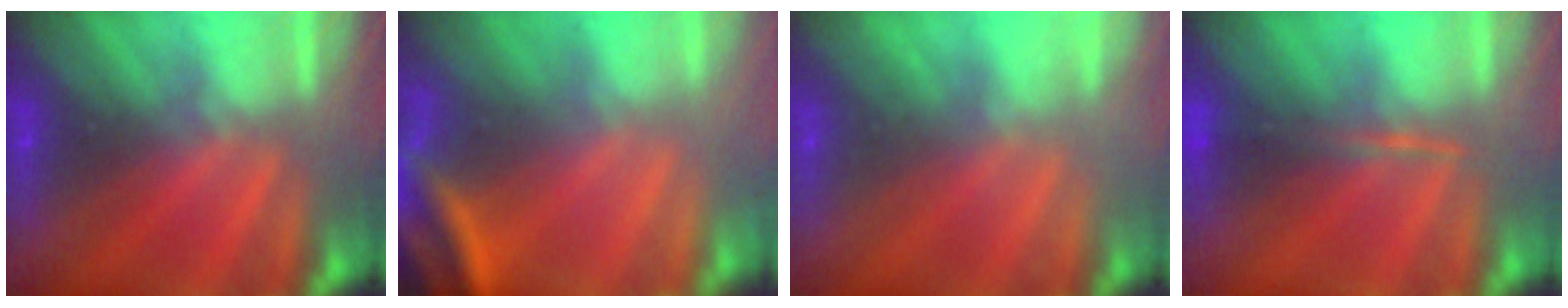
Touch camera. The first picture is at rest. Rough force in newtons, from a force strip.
{"total": 4.0}
{"total": 2.1}
{"total": 1.5}